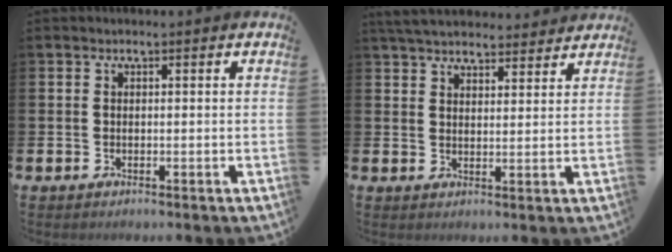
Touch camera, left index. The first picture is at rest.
{"total": 5.1, "force": [4.9, 1.0, 0.8], "torque": [-0.031, -0.019, 0.090]}